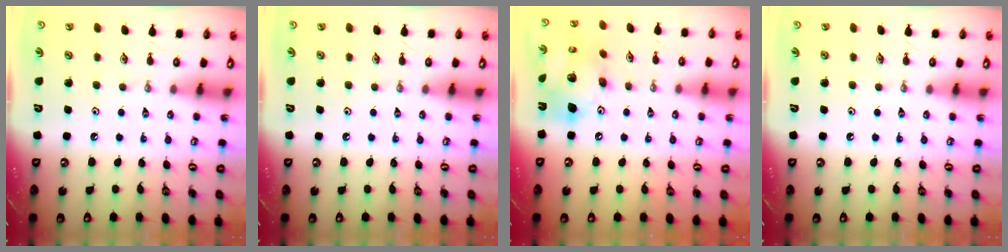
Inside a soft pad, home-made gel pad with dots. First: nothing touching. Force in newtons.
{"total": 0.0}
{"total": 16.3, "press": 16.0, "slide": 3.0}
{"total": 0.0}